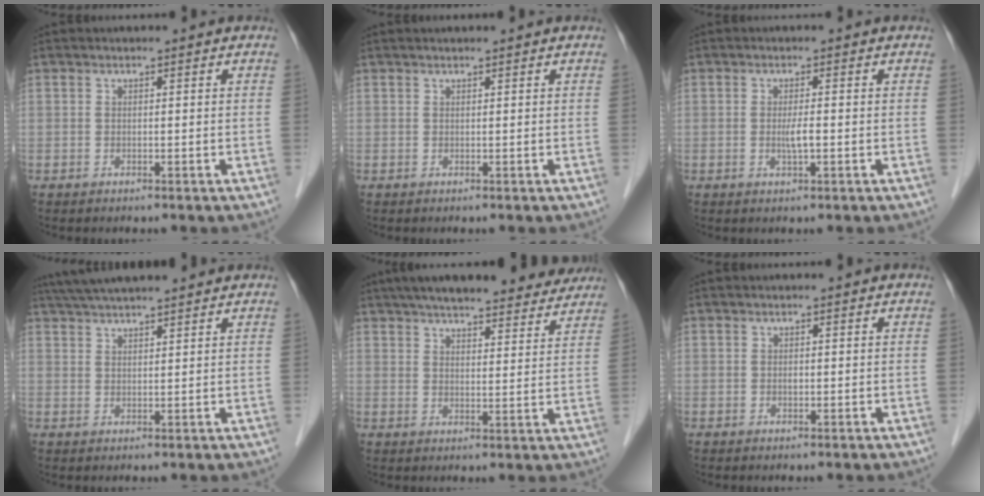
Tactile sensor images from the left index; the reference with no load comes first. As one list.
[{"total": 1.5, "force": [1.3, 0.0, 0.8], "torque": [-0.010, 0.018, 0.024]}, {"total": 1.7, "force": [-0.2, 0.0, 1.7], "torque": [-0.036, -0.003, -0.002]}, {"total": 10.4, "force": [9.2, 0.8, 4.7], "torque": [-0.082, 0.039, 0.143]}, {"total": 21.6, "force": [18.8, 4.6, 9.6], "torque": [-0.149, 0.029, 0.249]}, {"total": 0.6, "force": [0.3, 0.3, 0.4], "torque": [-0.008, 0.004, 0.005]}]